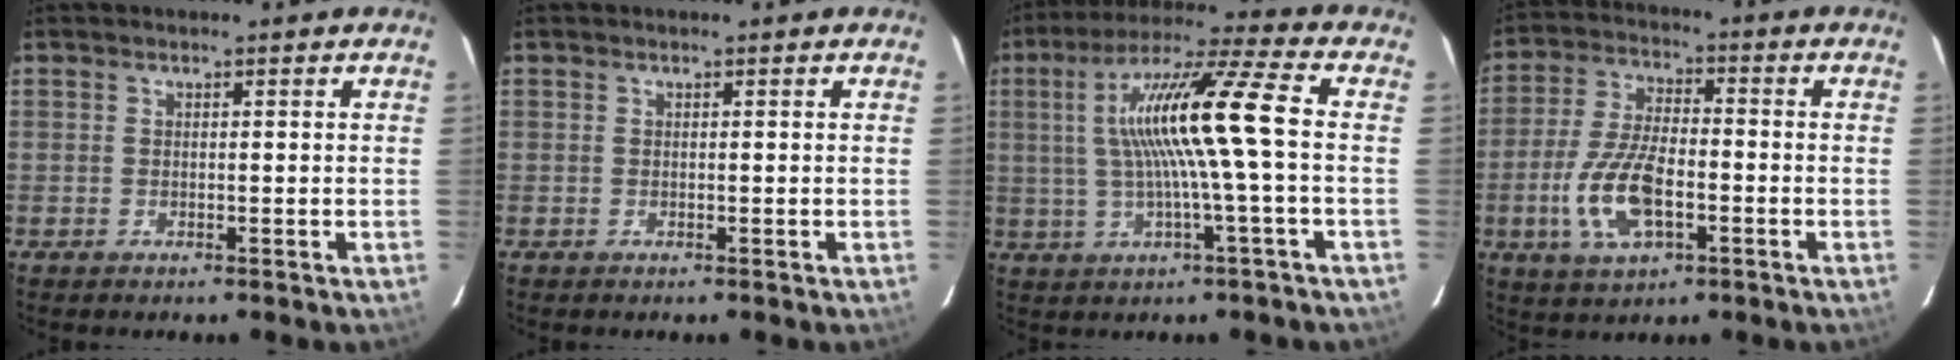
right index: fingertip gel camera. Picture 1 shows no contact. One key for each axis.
{"total": 0.0}
{"total": 14.5, "fx": 0.5, "fy": -0.6, "fz": 14.5, "tx": -0.267, "ty": 0.016, "tz": 0.012}
{"total": 12.6, "fx": -4.0, "fy": 5.6, "fz": 10.6, "tx": -0.224, "ty": -0.003, "tz": -0.073}